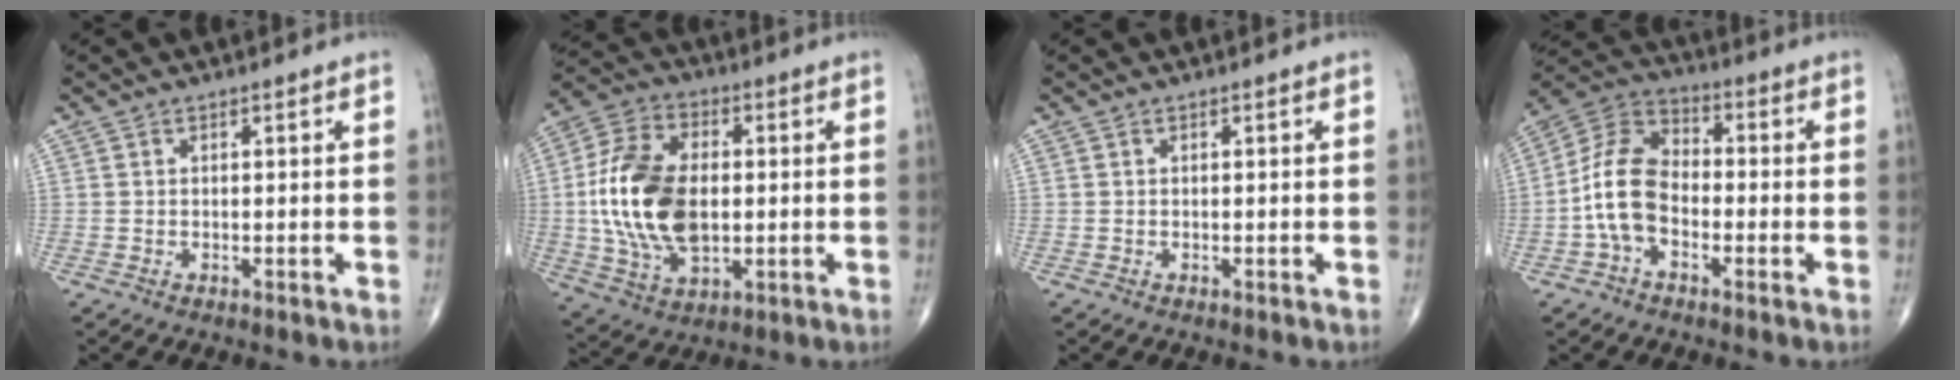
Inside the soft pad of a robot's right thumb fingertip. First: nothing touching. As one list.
[{"total": 18.7, "force": [0.0, 11.2, 14.9], "torque": [-0.285, 0.006, 0.003]}, {"total": 0.0}, {"total": 11.2, "force": [-2.5, 7.1, 8.3], "torque": [-0.151, 0.038, -0.061]}]